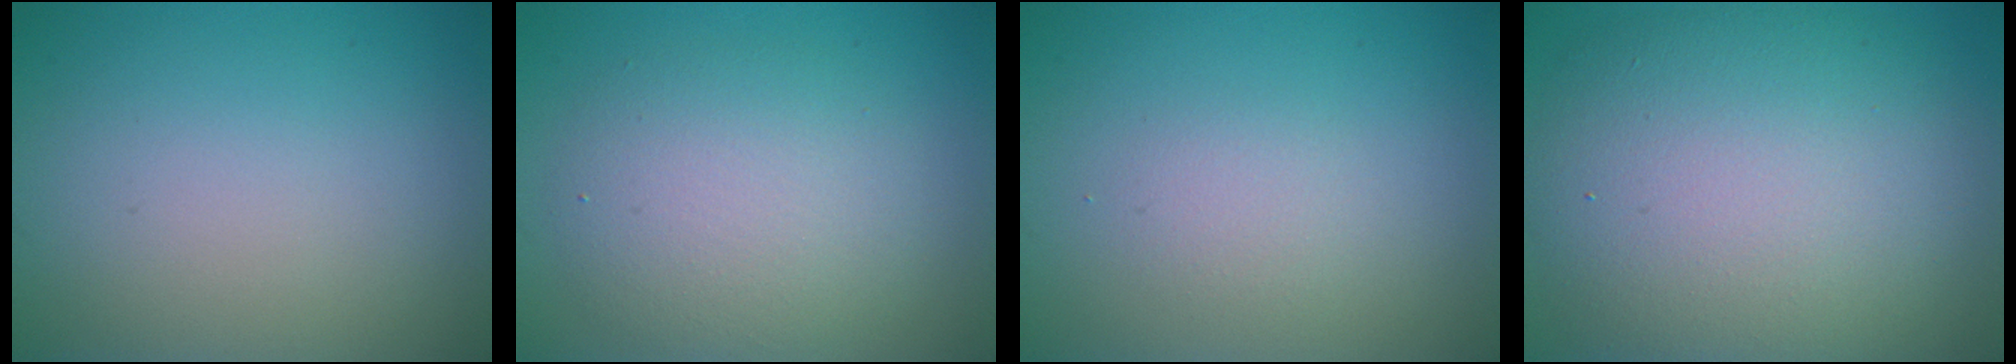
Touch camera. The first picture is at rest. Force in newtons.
{"total": 5.0, "press": 5.0, "slide": 0.3}
{"total": 1.3, "press": 1.3, "slide": 0.1}
{"total": 12.1, "press": 12.0, "slide": 0.9}